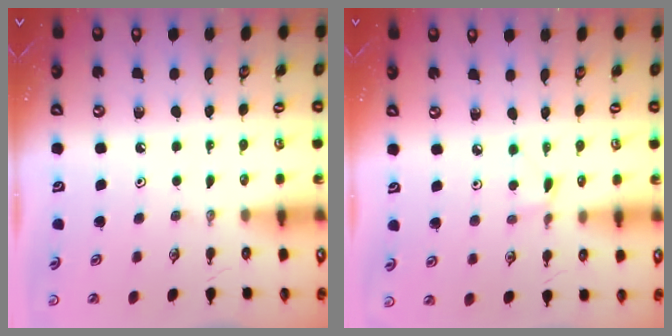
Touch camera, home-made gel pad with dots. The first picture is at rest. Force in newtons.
{"total": 2.8, "press": 2.7, "slide": 0.4}